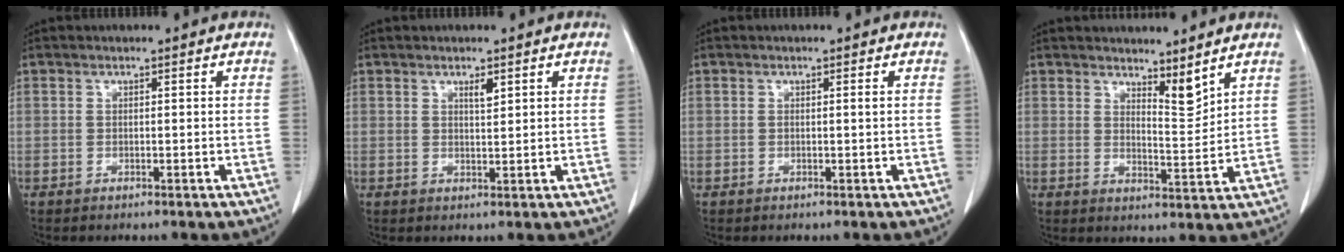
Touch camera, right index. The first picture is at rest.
{"total": 1.9, "force": [1.2, 0.3, 1.4], "torque": [-0.022, -0.007, 0.019]}
{"total": 0.7, "force": [0.2, -0.1, 0.6], "torque": [-0.010, 0.000, 0.002]}
{"total": 4.4, "force": [3.7, 0.7, 2.3], "torque": [-0.034, -0.019, 0.066]}